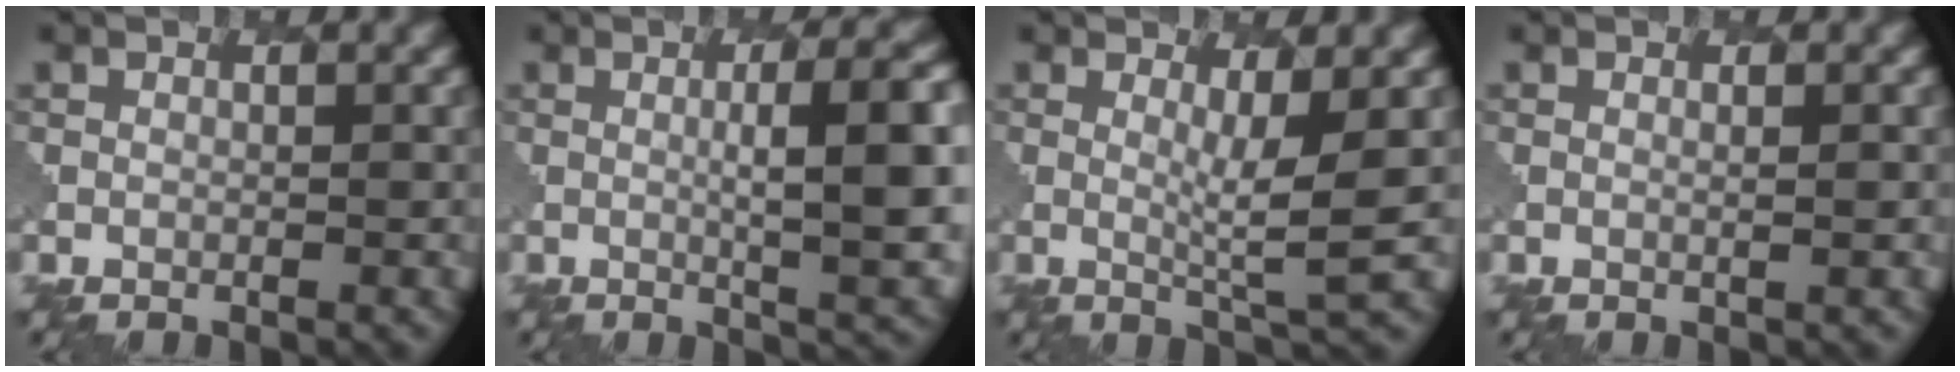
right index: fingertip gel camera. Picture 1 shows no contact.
{"total": 9.8, "force": [1.0, 2.5, 9.5], "torque": [-0.115, 0.001, 0.013]}
{"total": 3.4, "force": [1.0, 0.3, 3.2], "torque": [-0.063, -0.010, 0.013]}
{"total": 1.4, "force": [0.8, 0.4, 1.0], "torque": [-0.007, -0.001, -0.004]}